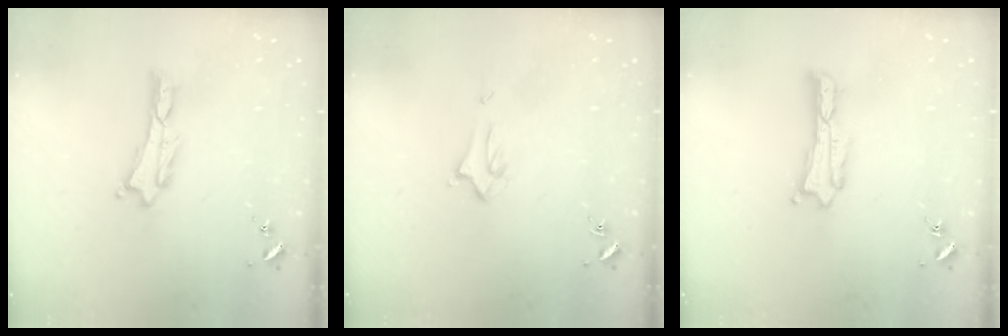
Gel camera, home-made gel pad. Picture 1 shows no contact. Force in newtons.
{"total": 1.4, "press": 1.4, "slide": 0.2}
{"total": 0.6, "press": 0.6, "slide": 0.2}